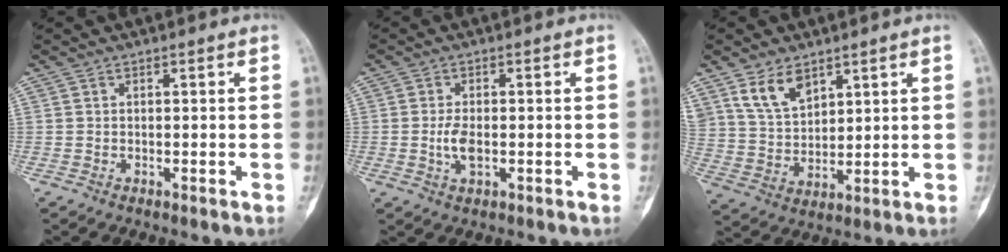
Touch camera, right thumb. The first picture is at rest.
{"total": 3.9, "force": [-0.8, 2.2, 3.1], "torque": [-0.057, 0.002, -0.016]}
{"total": 8.4, "force": [5.1, 5.0, 4.3], "torque": [-0.060, -0.026, 0.111]}